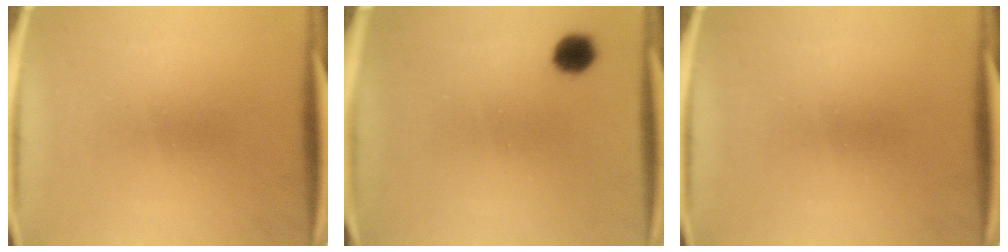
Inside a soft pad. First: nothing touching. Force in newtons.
{"total": 4.1}
{"total": 0.0}